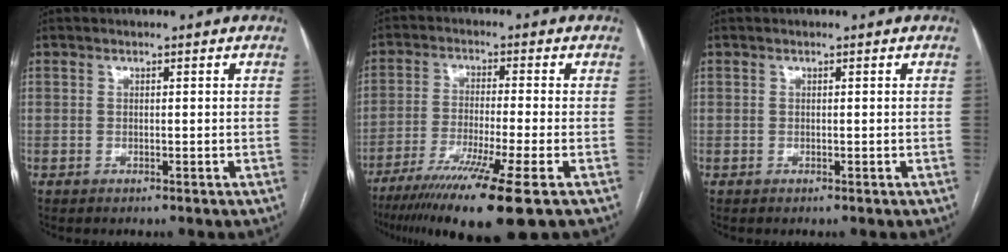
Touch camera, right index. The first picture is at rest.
{"total": 14.2, "force": [-9.1, -0.8, 10.9], "torque": [-0.187, -0.043, -0.150]}
{"total": 0.0}